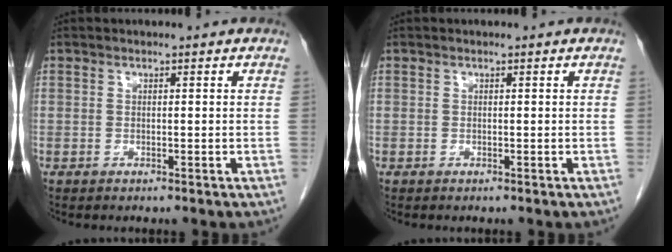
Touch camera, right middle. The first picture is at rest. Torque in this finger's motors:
{"motor_torque": [0.00, 0.00, 0.00, 0.00]}